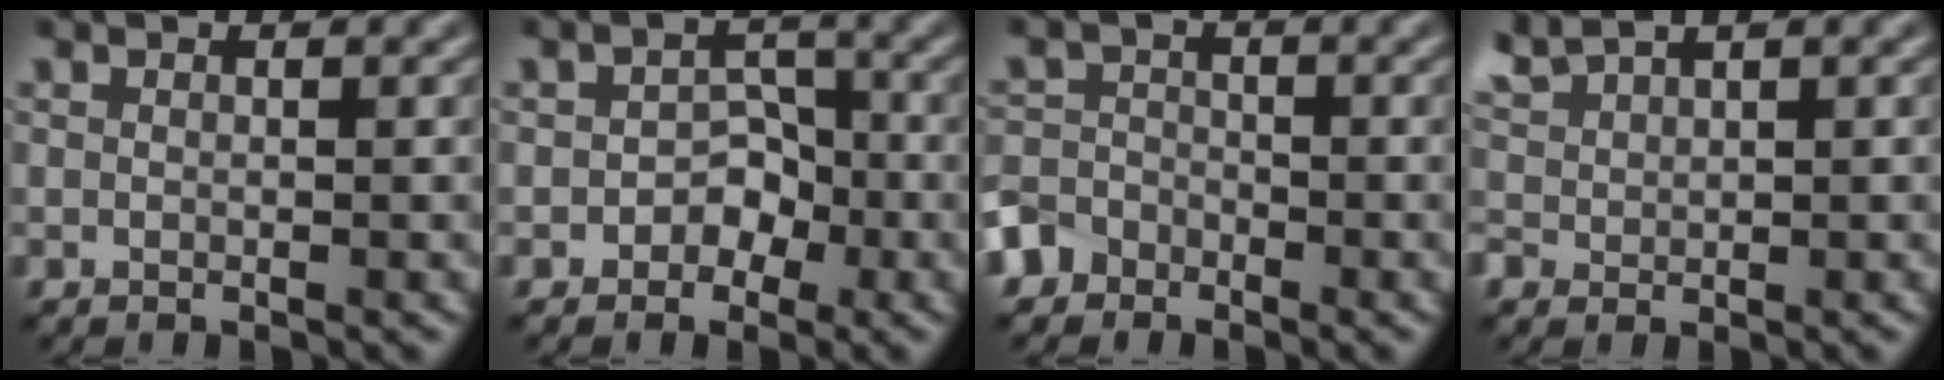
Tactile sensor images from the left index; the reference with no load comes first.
{"total": 2.5, "force": [-1.0, 2.0, 1.2], "torque": [0.001, 0.006, -0.024]}
{"total": 3.7, "force": [-2.7, 2.5, 0.3], "torque": [0.010, -0.001, -0.055]}
{"total": 2.1, "force": [2.0, 0.3, 0.5], "torque": [-0.020, 0.011, 0.050]}